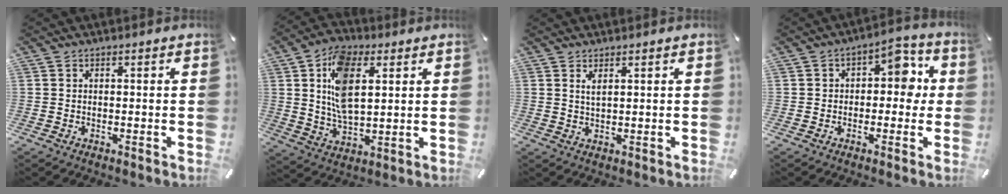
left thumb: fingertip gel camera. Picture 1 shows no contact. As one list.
[{"total": 13.1, "force": [3.7, 8.0, 9.7], "torque": [-0.210, 0.002, 0.064]}, {"total": 2.0, "force": [1.2, 0.5, 1.5], "torque": [-0.033, 0.000, 0.022]}, {"total": 8.0, "force": [0.9, 5.3, 5.9], "torque": [-0.059, -0.003, 0.004]}]